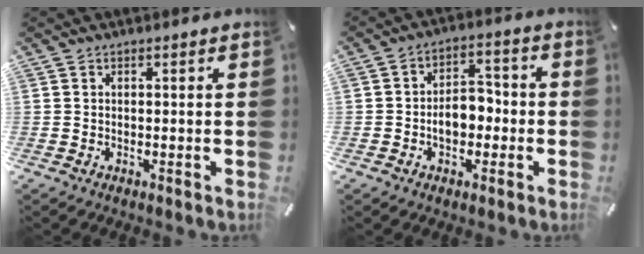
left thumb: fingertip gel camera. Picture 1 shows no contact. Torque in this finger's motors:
{"motor_torque": [1.45, 1.24, 0.80, -0.28, 0.20]}